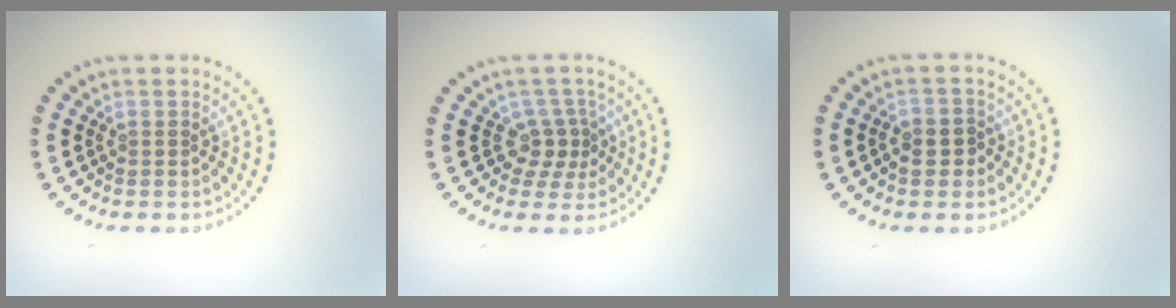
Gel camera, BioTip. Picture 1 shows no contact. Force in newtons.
{"total": 2.6, "press": 1.8, "slide": 1.9}
{"total": 2.3, "press": 2.2, "slide": 0.7}